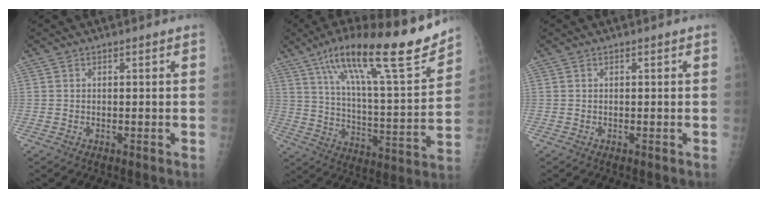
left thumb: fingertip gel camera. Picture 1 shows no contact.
{"total": 24.5, "force": [16.7, 4.3, 17.4], "torque": [-0.257, -0.059, 0.274]}
{"total": 0.0}